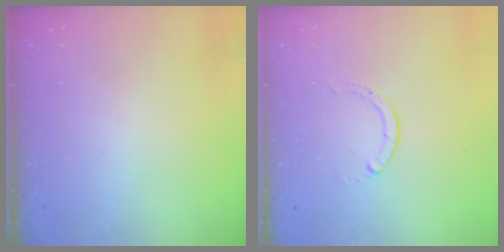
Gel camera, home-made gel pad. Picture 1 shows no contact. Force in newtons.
{"total": 0.0}